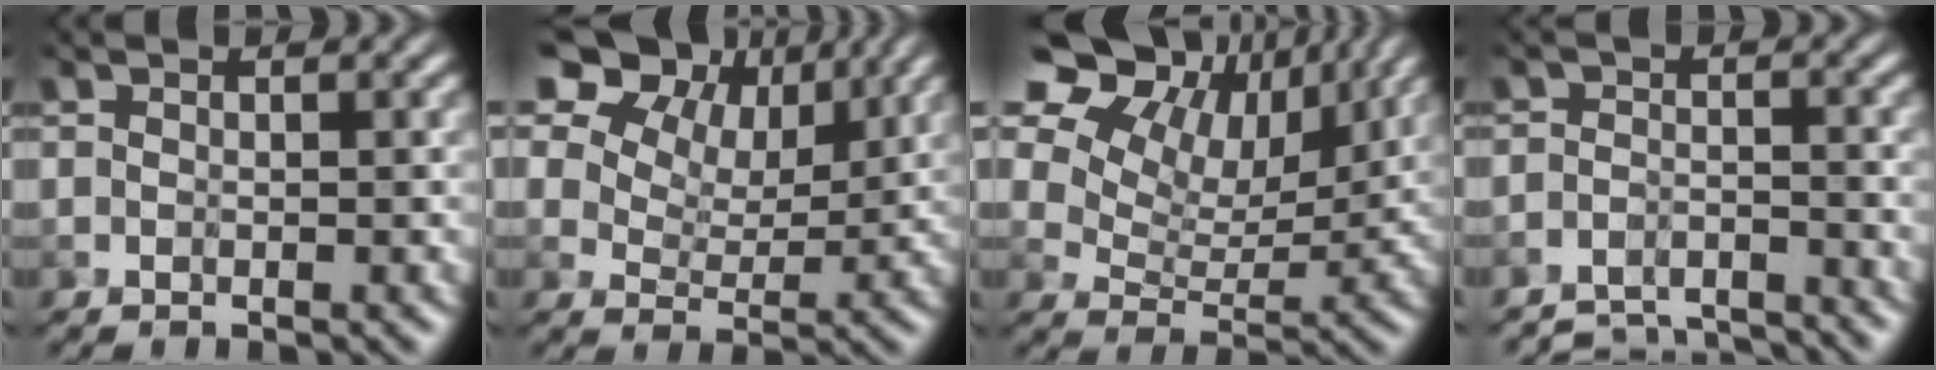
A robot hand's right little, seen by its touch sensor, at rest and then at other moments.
{"total": 16.0, "force": [8.6, 10.8, 8.0], "torque": [-0.163, 0.039, 0.172]}
{"total": 17.1, "force": [10.3, 10.4, 8.8], "torque": [-0.187, 0.046, 0.191]}
{"total": 5.4, "force": [-5.3, 0.9, 0.8], "torque": [-0.008, -0.009, -0.085]}